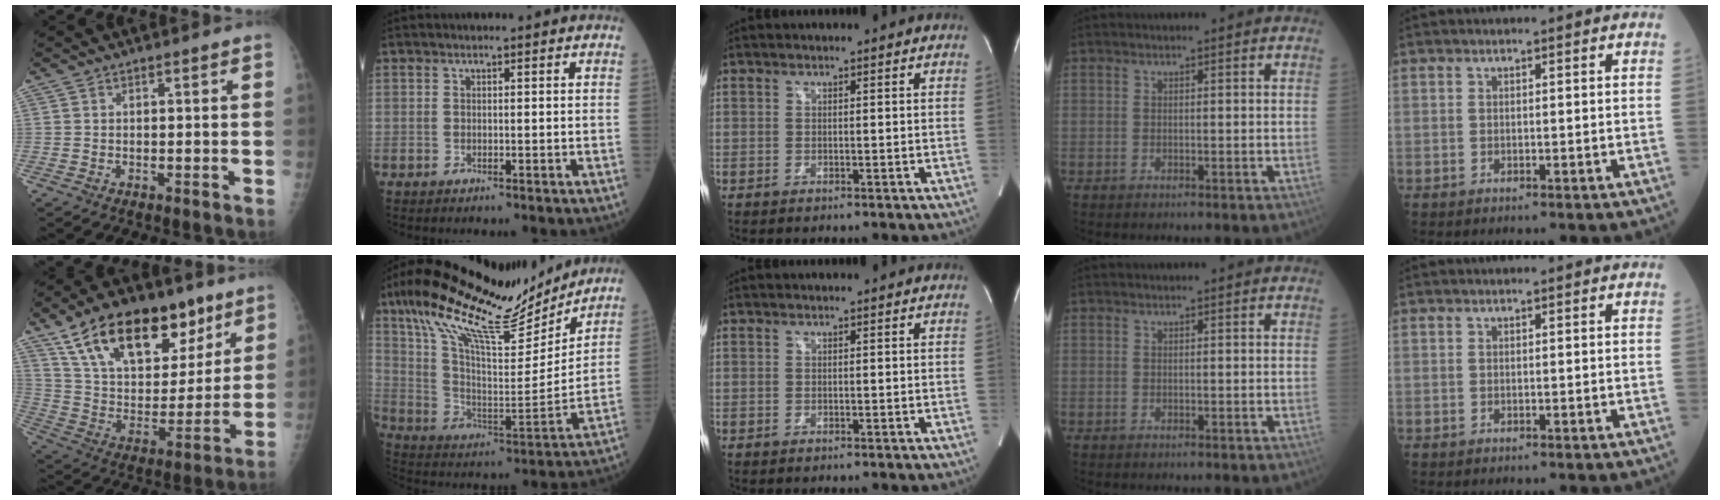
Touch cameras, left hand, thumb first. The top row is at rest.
{"thumb": {"total": 25.3, "force": [15.0, 13.3, 15.4], "torque": [-0.213, -0.030, 0.259]}, "index": {"total": 21.8, "force": [17.5, 4.2, 12.3], "torque": [-0.226, 0.012, 0.296]}}